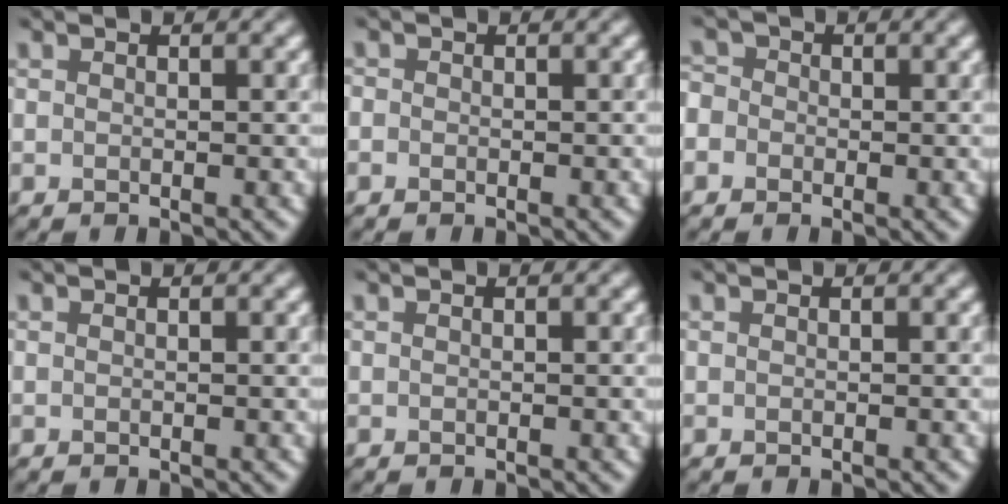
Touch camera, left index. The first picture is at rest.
{"total": 0.6, "force": [-0.4, 0.5, 0.1], "torque": [0.001, -0.004, -0.009]}
{"total": 2.0, "force": [-0.5, 1.9, 0.4], "torque": [0.009, 0.013, -0.034]}
{"total": 0.0}
{"total": 0.0}
{"total": 0.0}